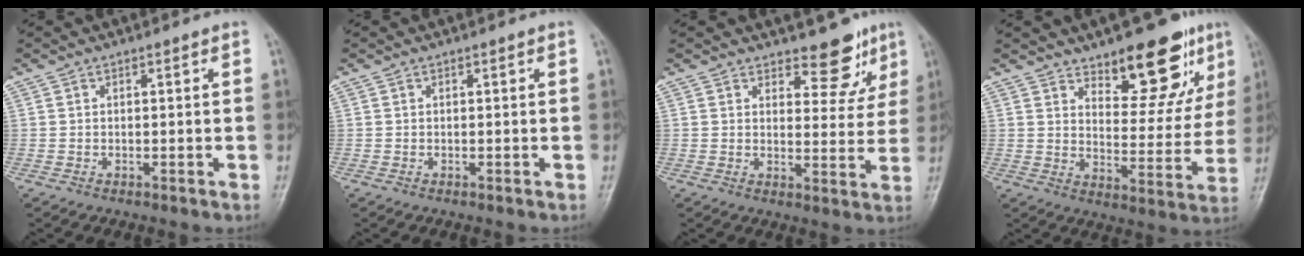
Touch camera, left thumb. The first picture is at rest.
{"total": 0.0}
{"total": 7.0, "force": [5.3, 3.6, 2.9], "torque": [0.003, -0.035, 0.067]}
{"total": 14.9, "force": [9.7, 6.1, 9.5], "torque": [-0.069, -0.064, 0.144]}